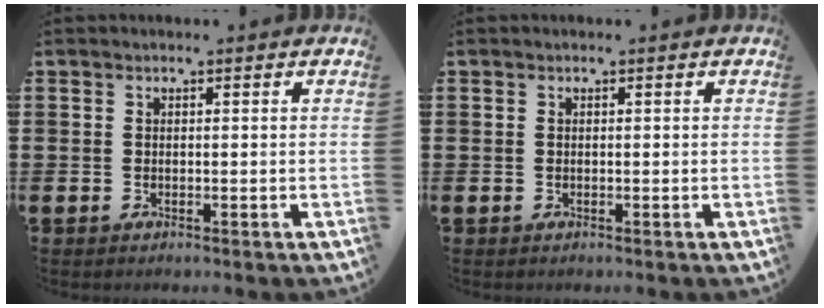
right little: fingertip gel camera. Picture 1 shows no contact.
{"total": 0.0}